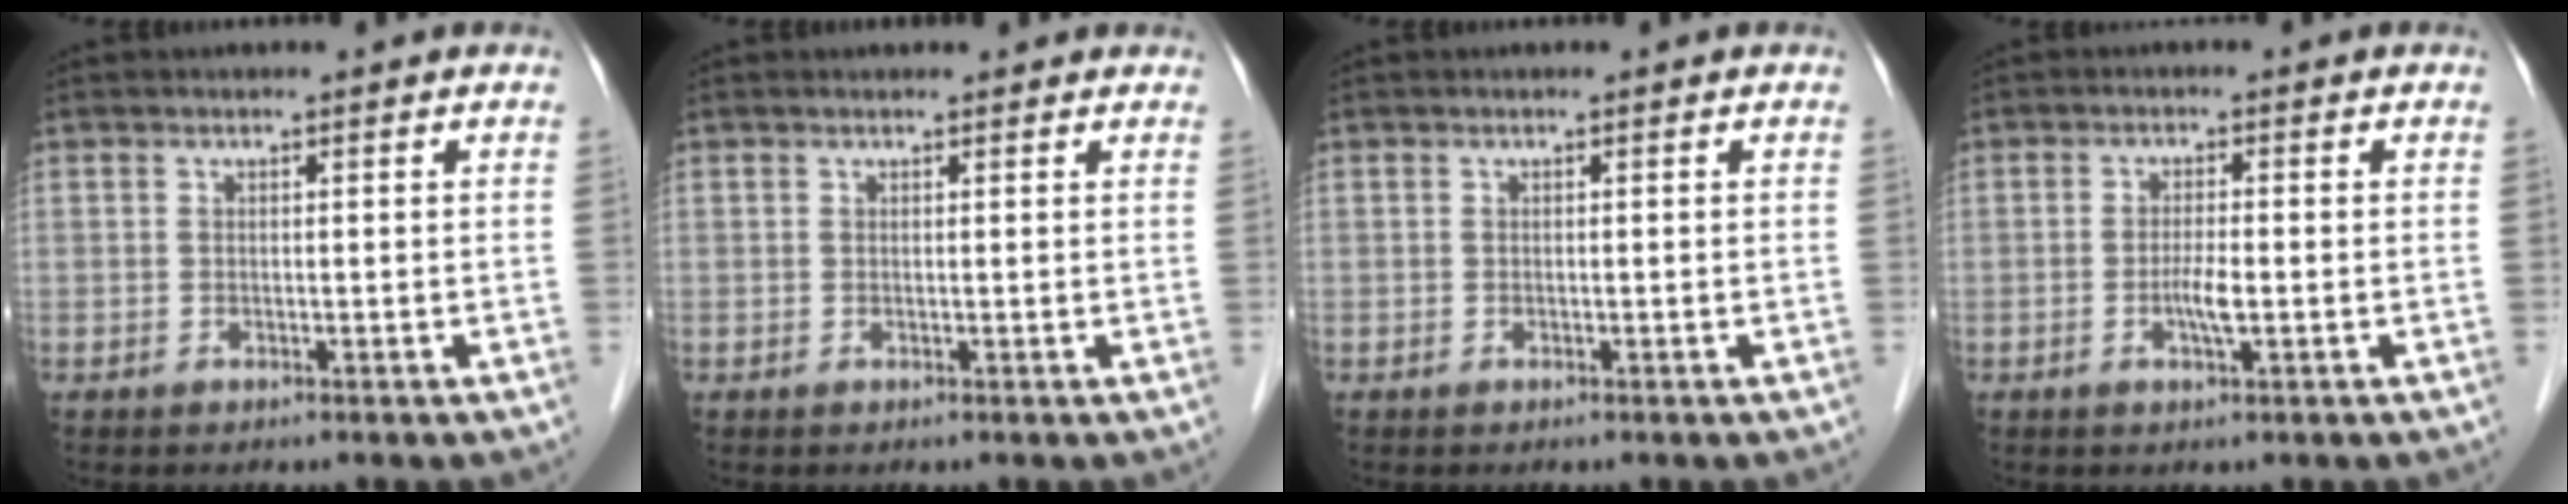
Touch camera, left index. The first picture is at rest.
{"total": 2.9, "force": [2.6, 0.9, 0.9], "torque": [-0.011, 0.022, 0.026]}
{"total": 0.0}
{"total": 2.8, "force": [-1.0, 0.3, 2.6], "torque": [-0.054, -0.005, -0.019]}